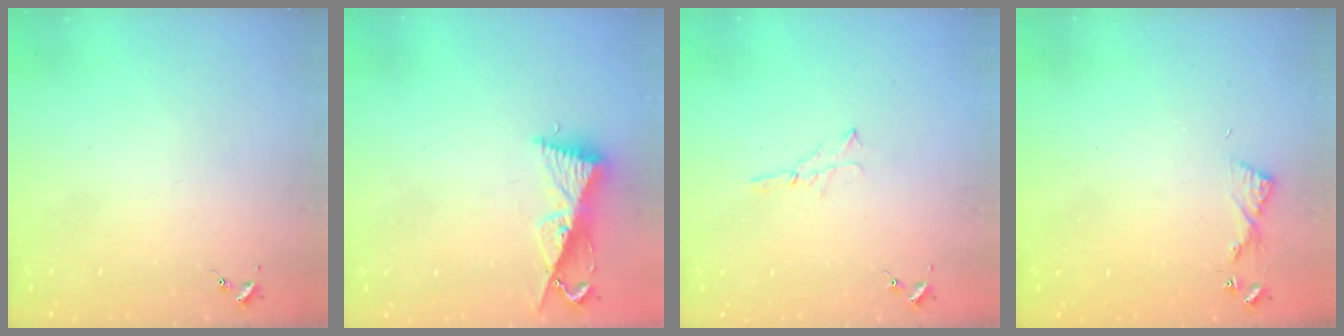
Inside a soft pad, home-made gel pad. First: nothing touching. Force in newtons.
{"total": 9.6, "press": 9.6, "slide": 0.4}
{"total": 3.9, "press": 3.9, "slide": 0.4}
{"total": 4.8, "press": 4.7, "slide": 0.5}